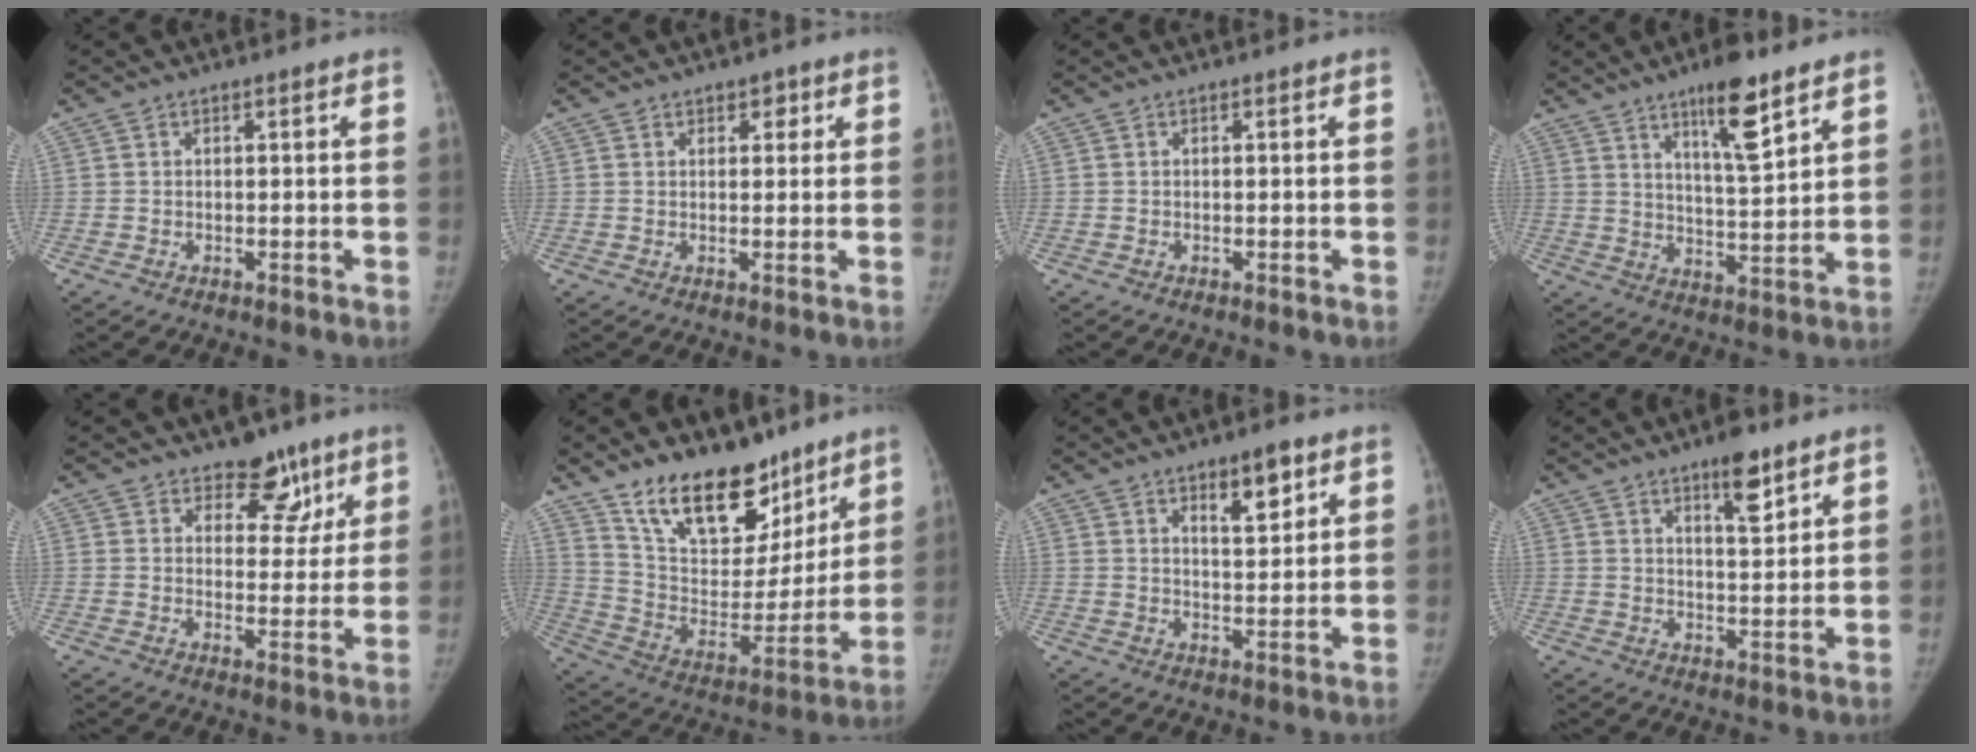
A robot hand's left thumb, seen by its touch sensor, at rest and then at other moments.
{"total": 2.4, "force": [1.3, 1.6, 1.2], "torque": [0.003, -0.005, 0.016]}
{"total": 0.0}
{"total": 11.1, "force": [7.1, 2.4, 8.2], "torque": [-0.122, -0.046, 0.116]}
{"total": 7.9, "force": [5.3, 5.0, 3.0], "torque": [0.006, -0.026, 0.075]}
{"total": 23.1, "force": [16.0, 11.8, 11.7], "torque": [-0.142, -0.085, 0.271]}
{"total": 7.2, "force": [4.0, 2.8, 5.3], "torque": [-0.062, -0.025, 0.060]}
{"total": 7.4, "force": [4.8, 2.2, 5.1], "torque": [-0.064, -0.032, 0.073]}